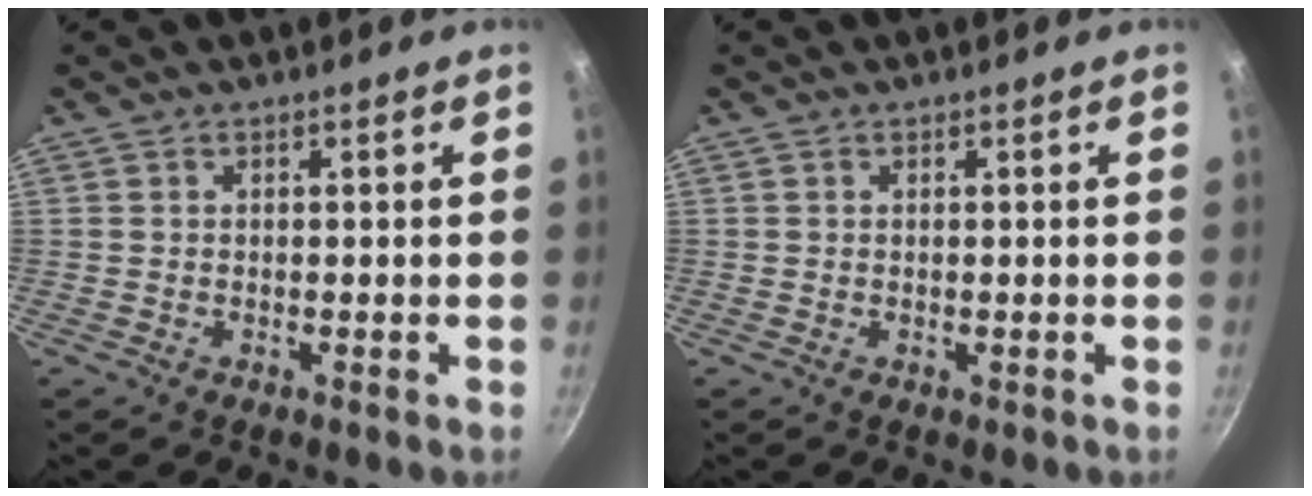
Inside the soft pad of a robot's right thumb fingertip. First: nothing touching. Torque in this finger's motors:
{"motor_torque": [-0.70, 0.21, -0.35, 0.02, 0.04]}